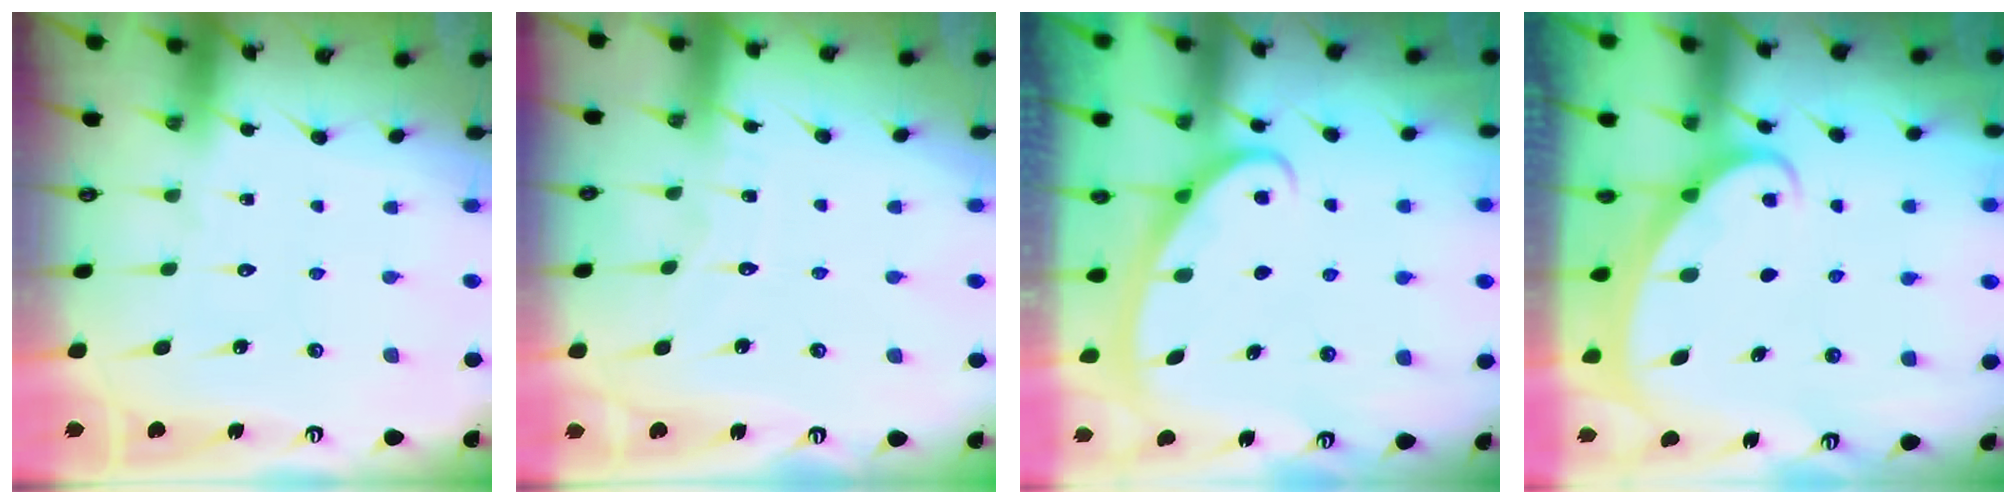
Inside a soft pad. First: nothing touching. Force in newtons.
{"total": 3.7, "press": 3.6, "slide": 0.3}
{"total": 3.0, "press": 3.0, "slide": 0.4}
{"total": 1.5, "press": 1.5, "slide": 0.1}